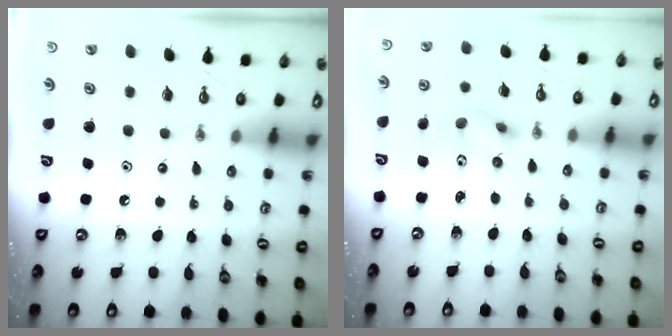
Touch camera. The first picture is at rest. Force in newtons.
{"total": 2.5, "press": 2.3, "slide": 0.9}